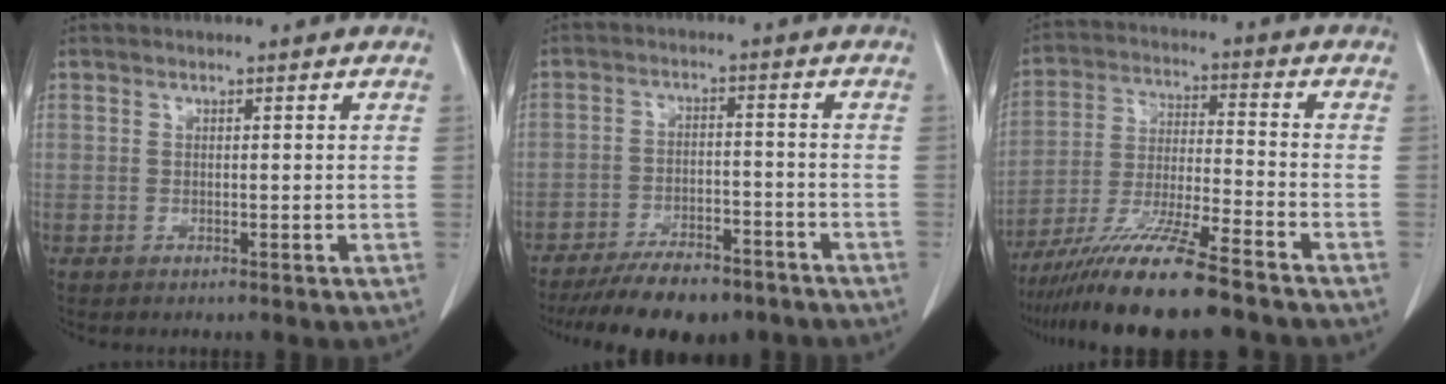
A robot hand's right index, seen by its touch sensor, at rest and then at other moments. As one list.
[{"total": 12.0, "force": [-9.8, 4.0, 5.7], "torque": [-0.080, -0.003, -0.149]}, {"total": 14.5, "force": [-11.5, 0.0, 8.8], "torque": [-0.168, -0.032, -0.201]}]